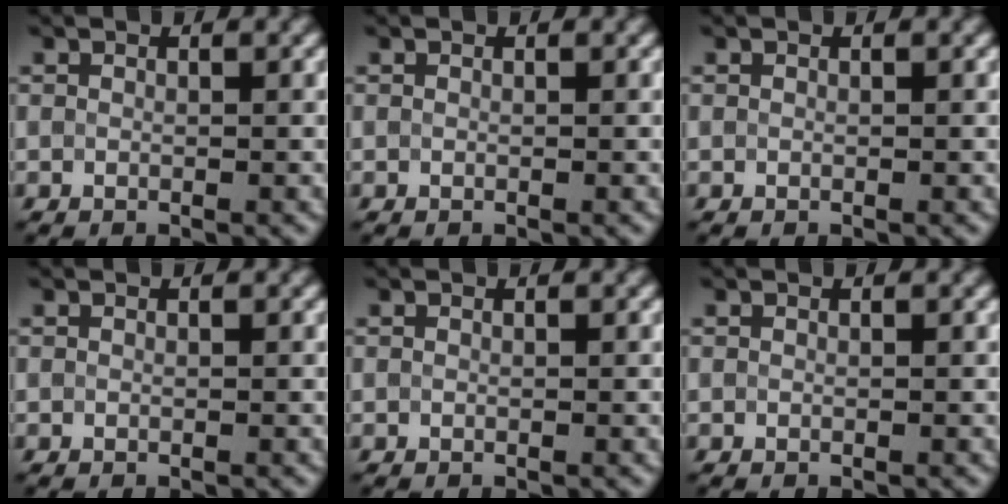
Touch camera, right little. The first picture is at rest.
{"total": 0.0}
{"total": 0.0}
{"total": 0.0}
{"total": 0.0}
{"total": 0.0}